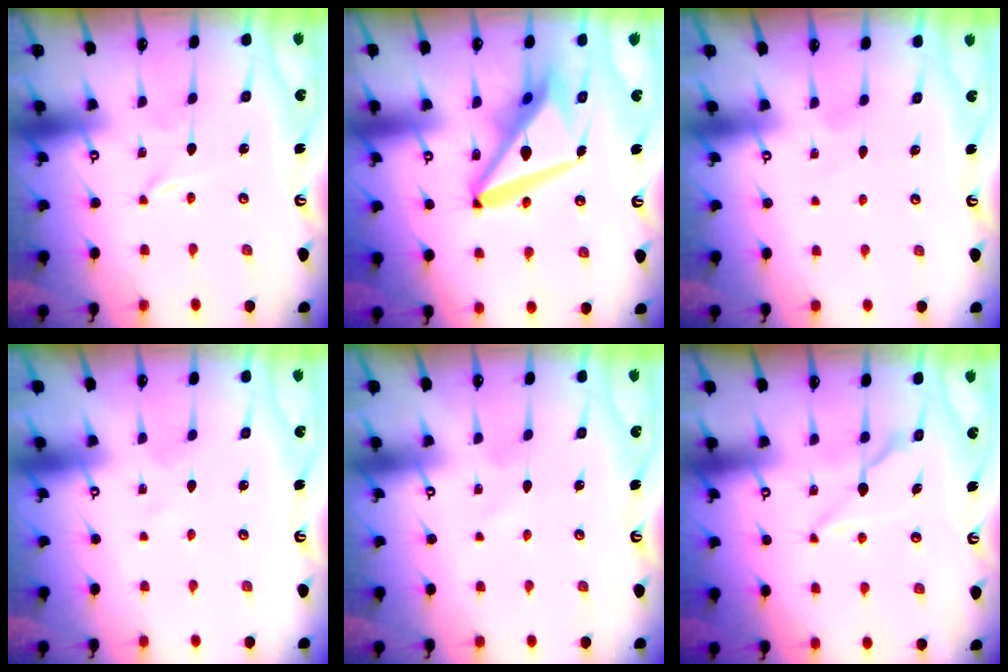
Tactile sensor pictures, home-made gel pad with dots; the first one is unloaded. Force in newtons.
{"total": 17.2, "press": 17.1, "slide": 2.1}
{"total": 3.2, "press": 3.2, "slide": 0.3}
{"total": 1.3, "press": 1.3, "slide": 0.2}
{"total": 2.7, "press": 2.7, "slide": 0.2}
{"total": 5.4, "press": 5.4, "slide": 0.3}